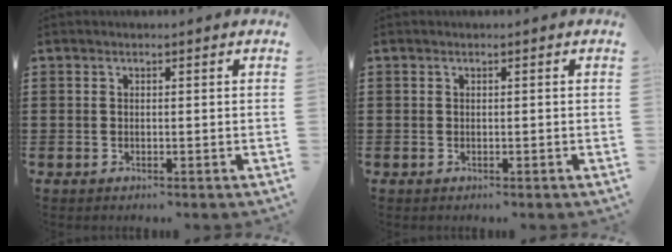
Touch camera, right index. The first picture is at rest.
{"total": 0.0}